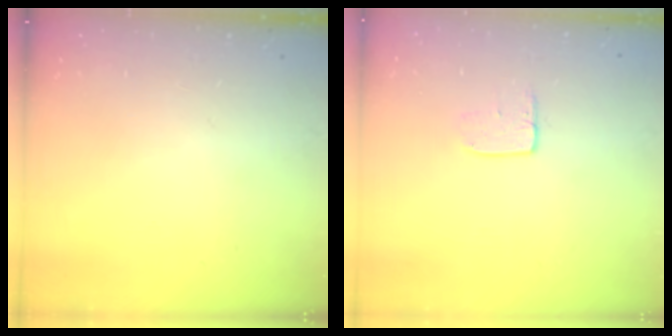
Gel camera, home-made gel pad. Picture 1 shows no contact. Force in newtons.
{"total": 5.4, "press": 5.4, "slide": 0.4}